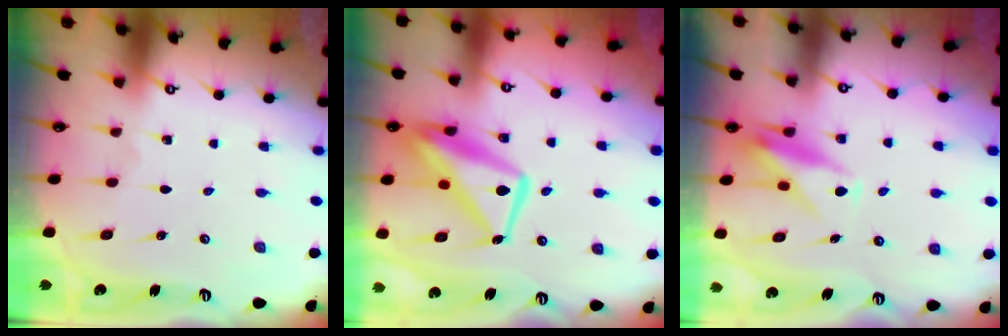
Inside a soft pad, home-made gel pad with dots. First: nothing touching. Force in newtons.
{"total": 15.8, "press": 15.7, "slide": 1.6}
{"total": 10.9, "press": 10.9, "slide": 0.6}